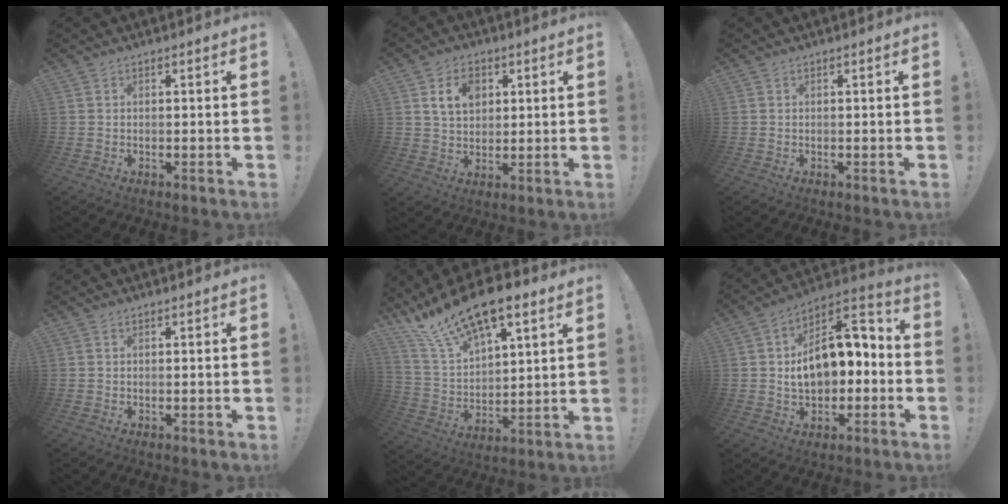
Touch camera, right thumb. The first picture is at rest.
{"total": 8.8, "force": [3.2, 6.5, 4.9], "torque": [-0.074, -0.001, 0.060]}
{"total": 0.0}
{"total": 0.0}
{"total": 17.4, "force": [12.8, 7.0, 9.6], "torque": [-0.188, -0.085, 0.230]}
{"total": 15.6, "force": [2.1, 10.2, 11.6], "torque": [-0.156, -0.007, 0.045]}